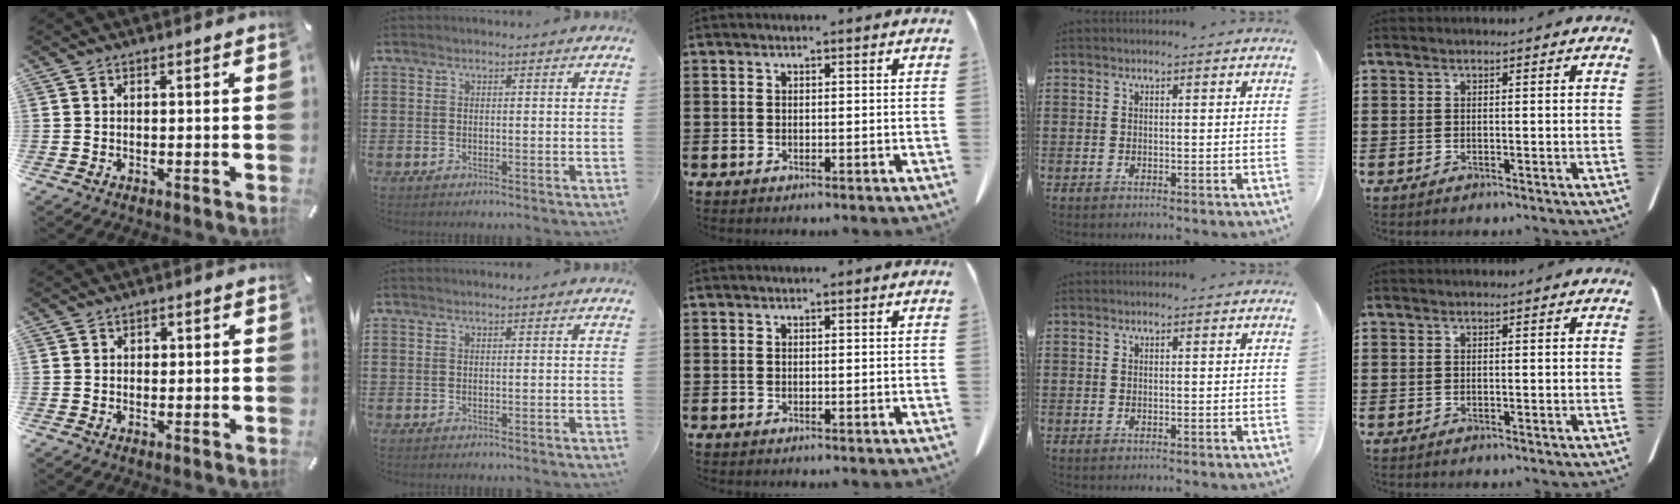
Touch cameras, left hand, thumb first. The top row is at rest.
{"thumb": {"total": 1.1, "force": [0.1, 1.0, 0.5], "torque": [-0.010, 0.005, -0.001]}}